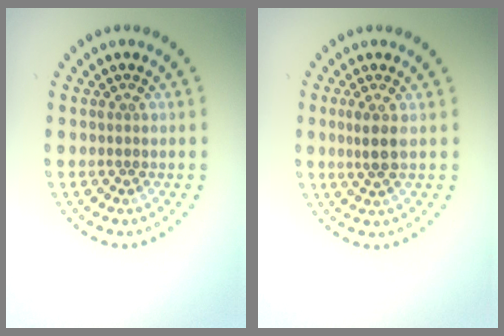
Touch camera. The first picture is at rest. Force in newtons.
{"total": 1.9, "press": 1.5, "slide": 1.1}